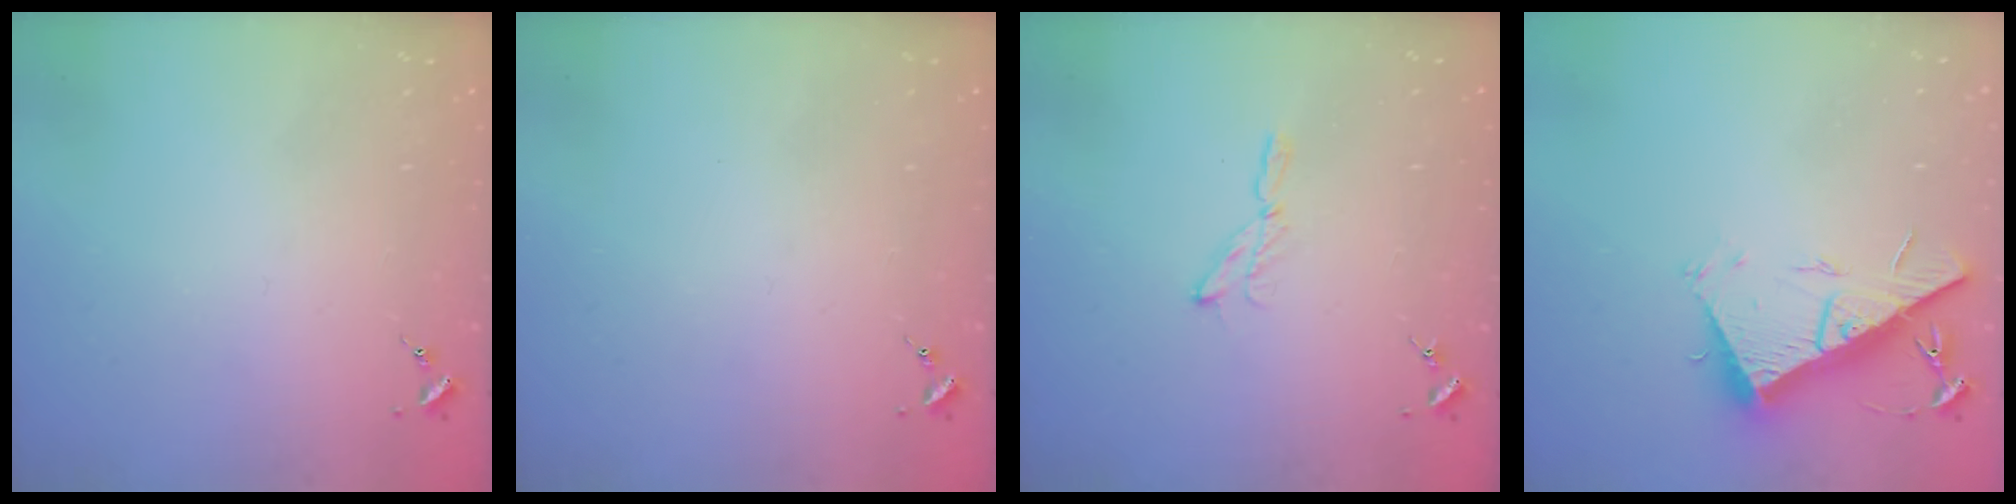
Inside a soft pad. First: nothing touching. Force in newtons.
{"total": 0.0}
{"total": 5.3, "press": 5.2, "slide": 0.6}
{"total": 17.5, "press": 17.5, "slide": 0.4}